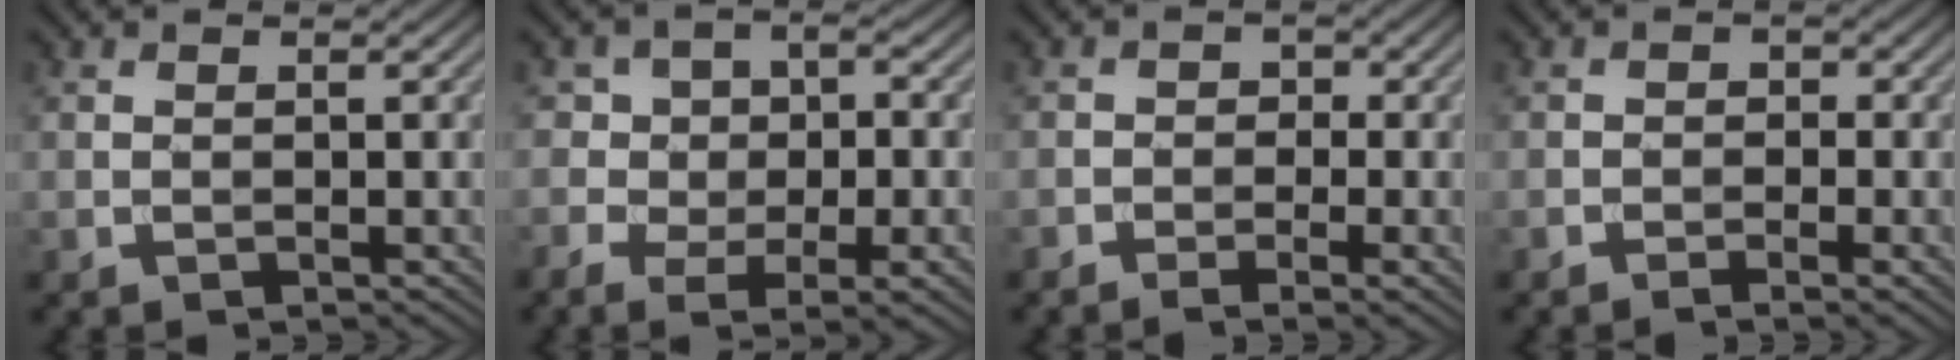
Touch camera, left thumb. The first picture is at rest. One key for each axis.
{"total": 10.1, "fx": -2.9, "fy": 6.5, "fz": 7.2, "tx": -0.114, "ty": -0.016, "tz": -0.022}
{"total": 3.9, "fx": -2.0, "fy": 2.1, "fz": 2.6, "tx": -0.025, "ty": -0.001, "tz": -0.030}
{"total": 2.3, "fx": -1.3, "fy": 1.0, "fz": 1.7, "tx": -0.026, "ty": 0.000, "tz": -0.025}